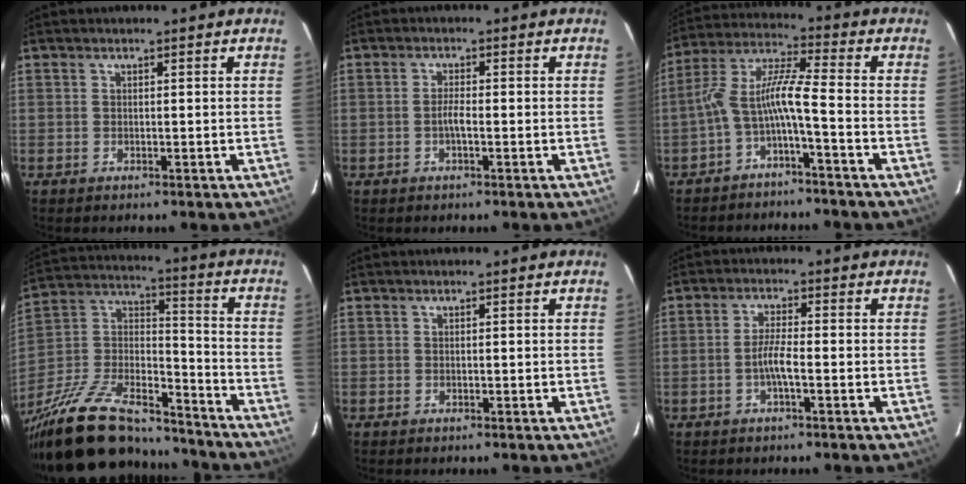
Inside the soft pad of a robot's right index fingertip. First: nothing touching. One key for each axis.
{"total": 1.9, "fx": -0.6, "fy": 0.3, "fz": 1.7, "tx": -0.035, "ty": 0.003, "tz": -0.015}
{"total": 7.8, "fx": -3.4, "fy": 0.3, "fz": 7.0, "tx": -0.169, "ty": 0.018, "tz": -0.065}
{"total": 26.4, "fx": -20.0, "fy": 10.2, "fz": 13.9, "tx": -0.279, "ty": 0.012, "tz": -0.317}
{"total": 0.0}
{"total": 3.6, "fx": -1.3, "fy": 0.3, "fz": 3.3, "tx": -0.068, "ty": 0.004, "tz": -0.027}